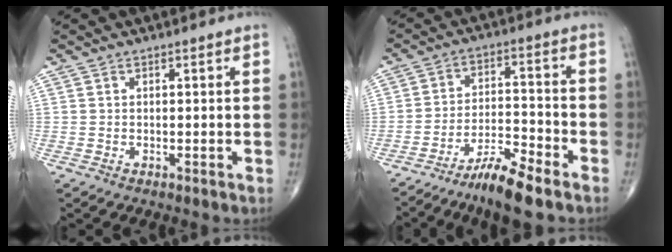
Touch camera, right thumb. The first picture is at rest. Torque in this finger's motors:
{"motor_torque": [2.50, 1.87, 0.85, -0.69, 0.23]}